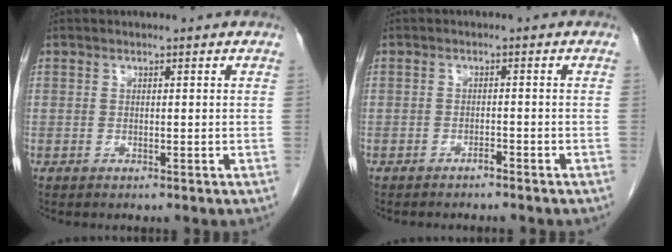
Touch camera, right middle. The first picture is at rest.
{"total": 1.8, "force": [-1.7, 0.1, 0.6], "torque": [-0.009, -0.001, -0.021]}